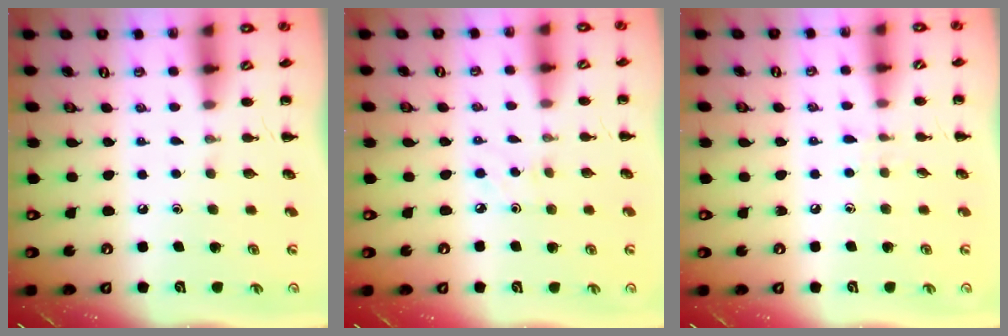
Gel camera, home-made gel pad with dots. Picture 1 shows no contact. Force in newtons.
{"total": 2.5, "press": 2.3, "slide": 0.9}
{"total": 4.0, "press": 3.7, "slide": 1.5}